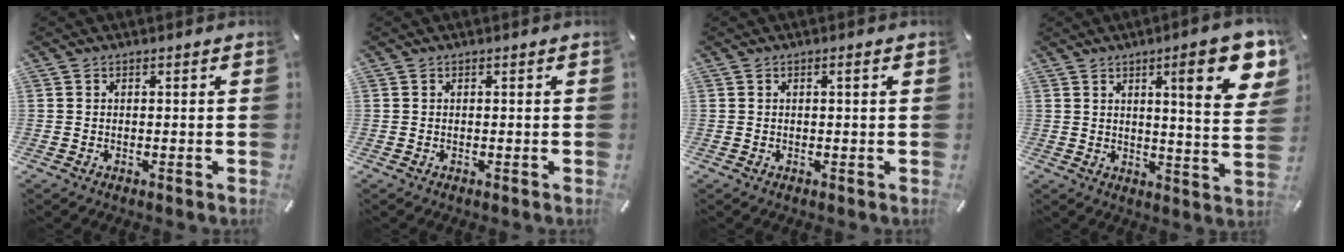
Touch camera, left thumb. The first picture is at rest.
{"total": 0.0}
{"total": 1.3, "force": [0.2, 0.1, 1.2], "torque": [-0.023, -0.001, 0.003]}
{"total": 15.5, "force": [7.0, 3.1, 13.5], "torque": [-0.187, -0.035, 0.099]}